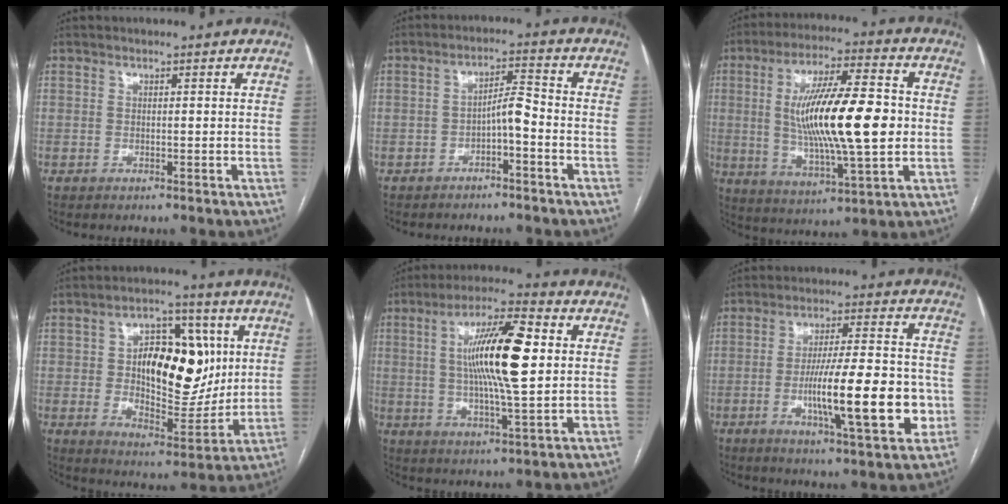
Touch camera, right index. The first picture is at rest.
{"total": 4.1, "force": [-1.9, 0.8, 3.5], "torque": [-0.060, 0.015, -0.030]}
{"total": 18.2, "force": [0.5, 3.0, 17.9], "torque": [-0.322, 0.005, 0.008]}
{"total": 16.8, "force": [3.1, 8.6, 14.1], "torque": [-0.225, 0.017, 0.057]}
{"total": 14.7, "force": [2.3, 2.3, 14.4], "torque": [-0.255, 0.014, 0.036]}
{"total": 15.9, "force": [-3.7, 2.6, 15.2], "torque": [-0.246, 0.002, -0.055]}